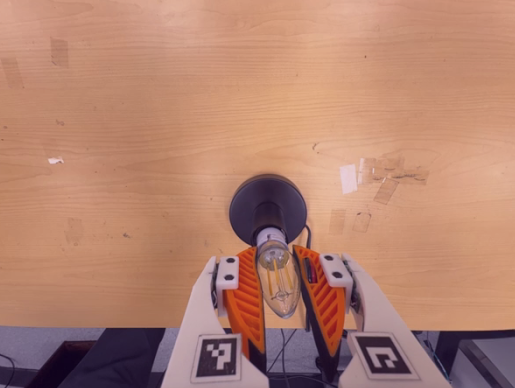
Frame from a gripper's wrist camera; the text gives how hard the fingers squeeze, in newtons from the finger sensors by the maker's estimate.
{"total": 15.3, "left": 15.2, "right": 15.4}